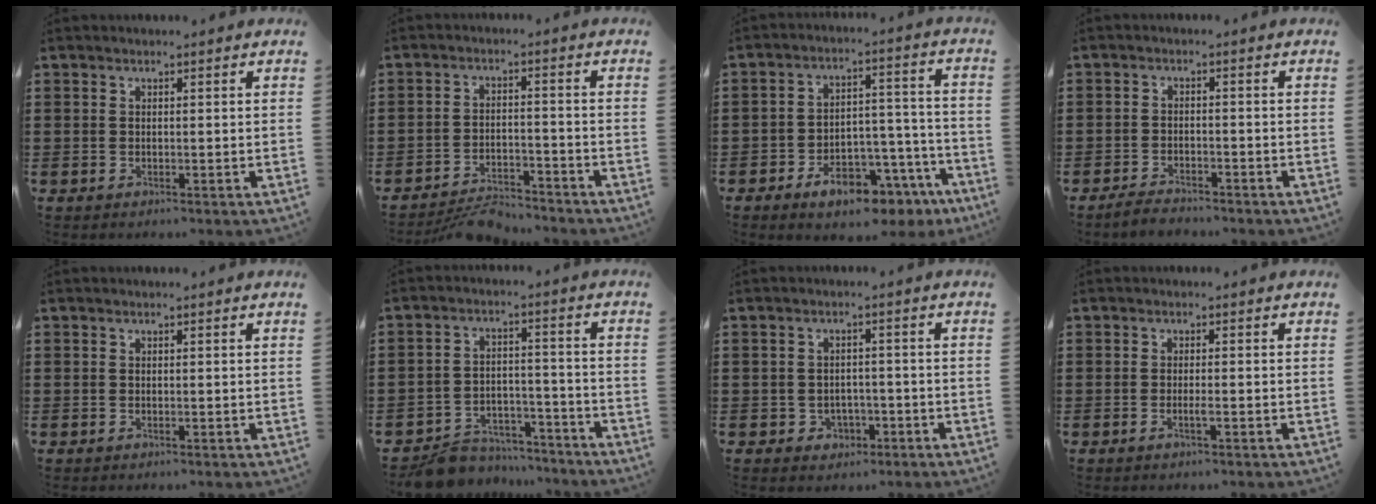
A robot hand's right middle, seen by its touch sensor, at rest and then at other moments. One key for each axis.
{"total": 4.8, "fx": -4.7, "fy": 0.7, "fz": 0.8, "tx": -0.014, "ty": 0.010, "tz": -0.095}
{"total": 9.1, "fx": -6.9, "fy": 3.6, "fz": 4.8, "tx": -0.074, "ty": 0.033, "tz": -0.123}
{"total": 2.7, "fx": -2.7, "fy": 0.5, "fz": 0.1, "tx": -0.008, "ty": 0.004, "tz": -0.057}
{"total": 0.0}
{"total": 7.2, "fx": -6.9, "fy": 1.7, "fz": 0.8, "tx": -0.011, "ty": 0.024, "tz": -0.134}
{"total": 2.2, "fx": -1.3, "fy": 1.8, "fz": 0.5, "tx": -0.017, "ty": 0.003, "tz": -0.031}
{"total": 1.3, "fx": -0.6, "fy": 0.0, "fz": 1.1, "tx": -0.022, "ty": -0.001, "tz": -0.011}